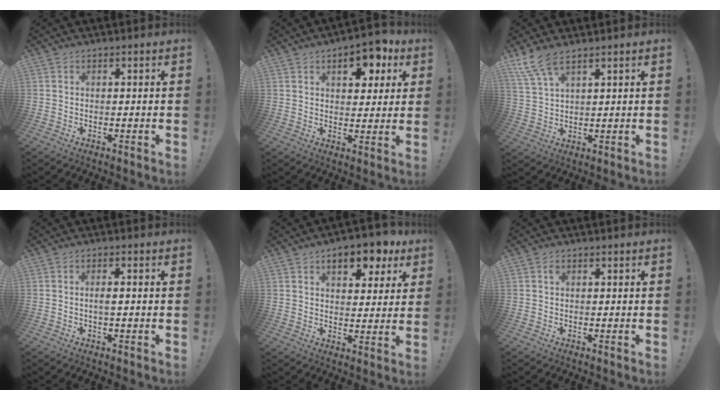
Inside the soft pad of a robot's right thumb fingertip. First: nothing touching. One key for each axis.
{"total": 9.6, "fx": 4.5, "fy": 5.6, "fz": 6.3, "tx": -0.069, "ty": -0.016, "tz": 0.075}
{"total": 7.5, "fx": 5.6, "fy": 2.2, "fz": 4.5, "tx": -0.105, "ty": -0.019, "tz": 0.110}
{"total": 2.2, "fx": -0.5, "fy": 0.3, "fz": 2.1, "tx": -0.037, "ty": 0.002, "tz": -0.011}
{"total": 9.9, "fx": 5.5, "fy": 5.3, "fz": 6.4, "tx": -0.084, "ty": -0.027, "tz": 0.095}
{"total": 0.6, "fx": 0.3, "fy": 0.4, "fz": 0.3, "tx": -0.007, "ty": 0.001, "tz": 0.005}